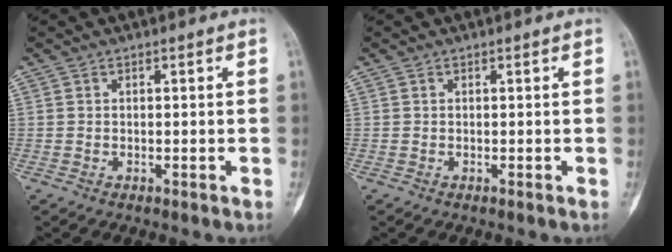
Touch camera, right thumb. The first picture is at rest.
{"total": 0.0}